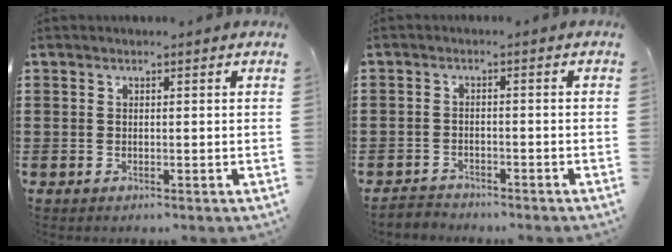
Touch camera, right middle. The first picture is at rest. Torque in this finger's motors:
{"motor_torque": [0.44, -0.03, -0.09, -0.07]}